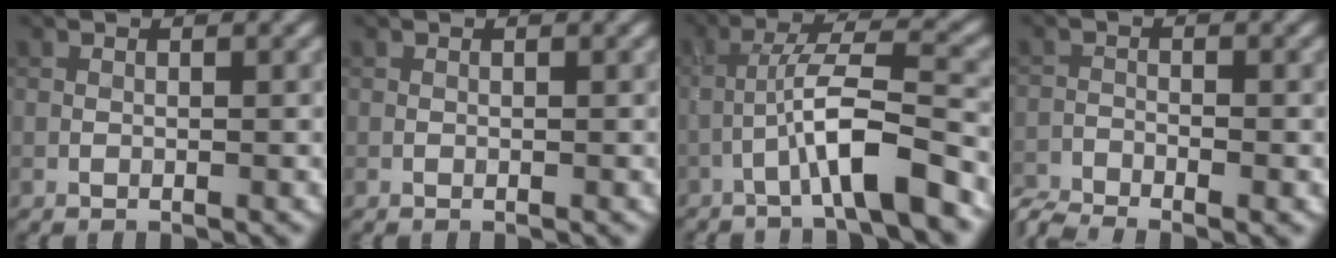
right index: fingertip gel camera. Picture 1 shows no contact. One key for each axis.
{"total": 0.0}
{"total": 6.3, "fx": -3.1, "fy": 0.5, "fz": 5.4, "tx": -0.096, "ty": 0.021, "tz": -0.056}
{"total": 4.2, "fx": -3.7, "fy": 0.6, "fz": 1.8, "tx": -0.042, "ty": -0.016, "tz": -0.076}